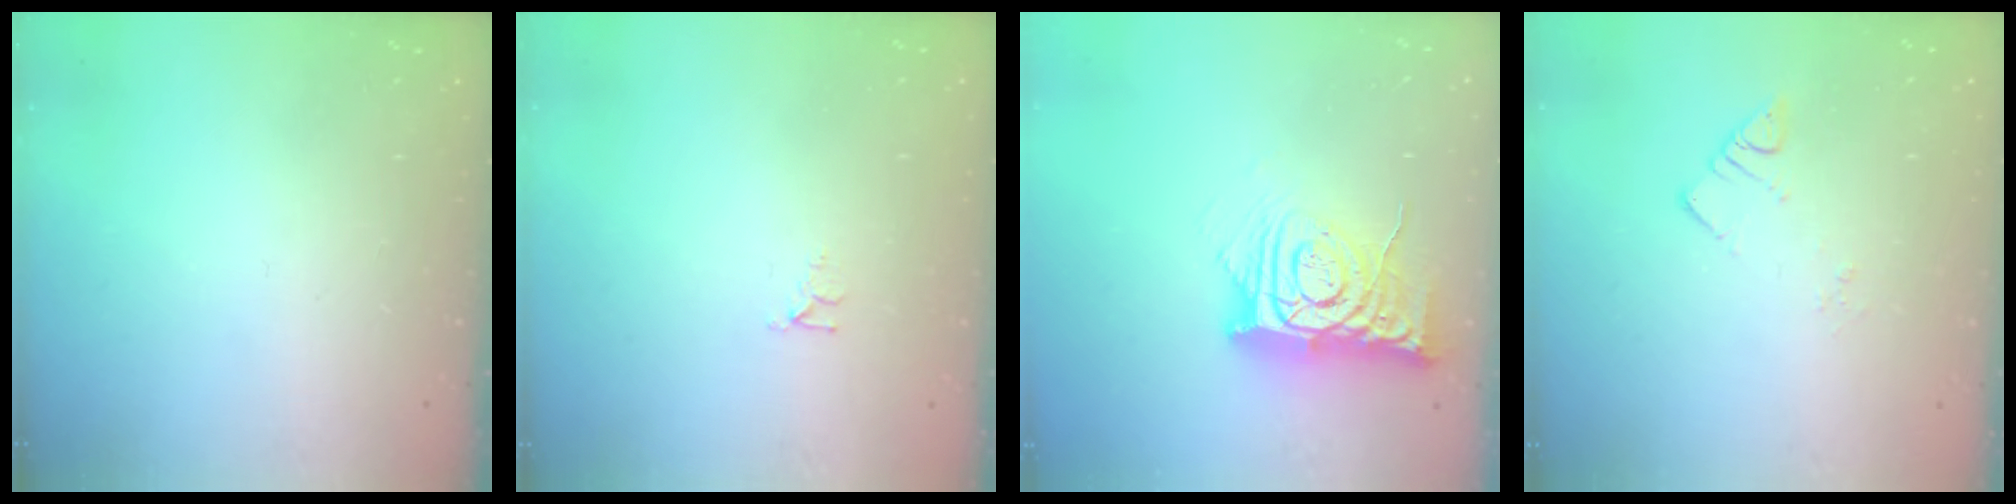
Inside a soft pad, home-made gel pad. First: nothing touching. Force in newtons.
{"total": 3.3, "press": 3.3, "slide": 0.2}
{"total": 12.0, "press": 11.9, "slide": 1.2}
{"total": 2.6, "press": 2.6, "slide": 0.1}